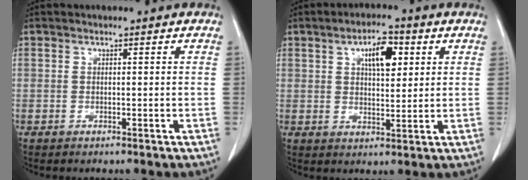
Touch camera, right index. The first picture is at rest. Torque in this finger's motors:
{"motor_torque": [0.43, 0.39, 0.25, 0.07]}